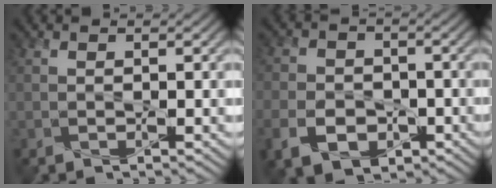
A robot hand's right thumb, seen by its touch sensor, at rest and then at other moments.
{"total": 6.9, "force": [-2.9, 4.9, 3.8], "torque": [-0.085, -0.015, -0.055]}